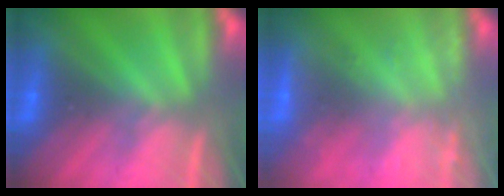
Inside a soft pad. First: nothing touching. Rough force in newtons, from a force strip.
{"total": 6.9}